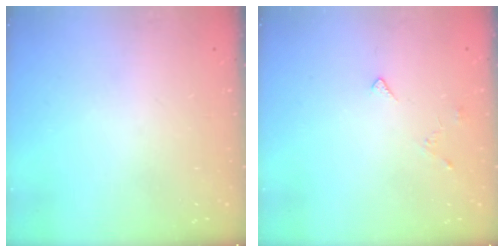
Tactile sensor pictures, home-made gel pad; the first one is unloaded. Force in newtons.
{"total": 3.1, "press": 3.1, "slide": 0.5}